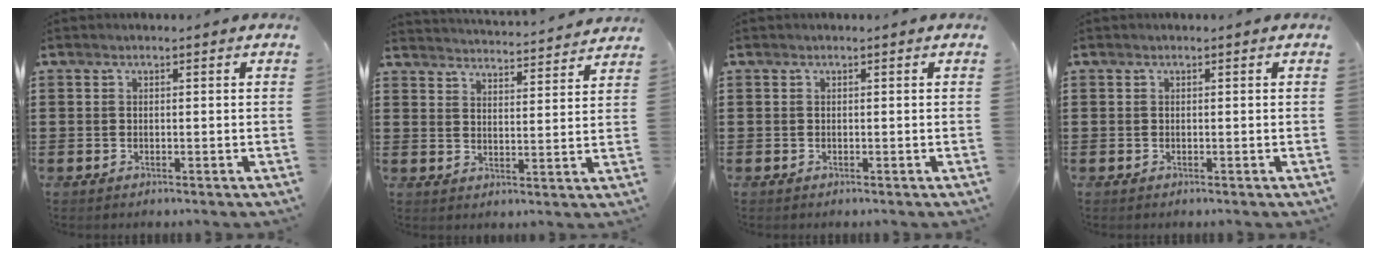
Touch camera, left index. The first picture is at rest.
{"total": 3.8, "force": [3.7, -0.7, -0.1], "torque": [-0.015, -0.030, 0.062]}
{"total": 0.0}
{"total": 0.0}